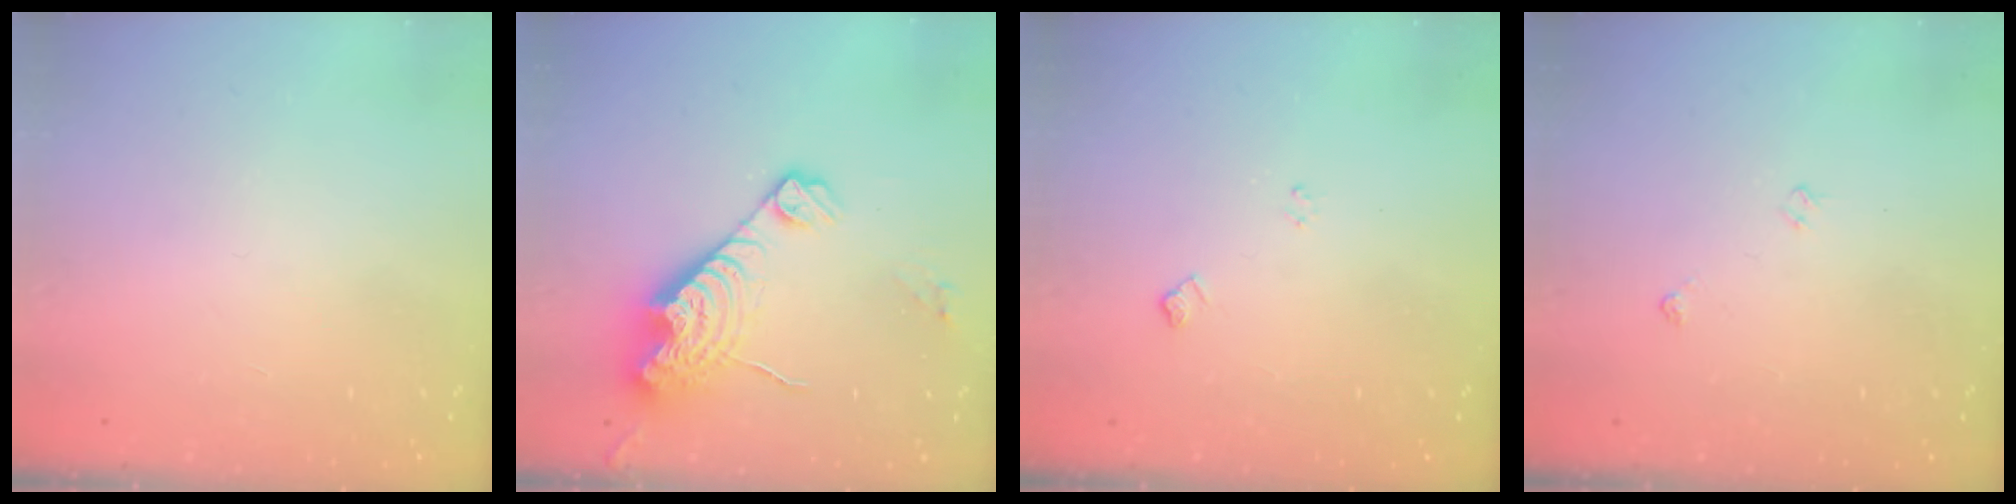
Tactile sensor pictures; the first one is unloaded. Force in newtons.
{"total": 13.3, "press": 13.2, "slide": 1.1}
{"total": 5.1, "press": 5.0, "slide": 0.8}
{"total": 3.7, "press": 3.7, "slide": 0.6}